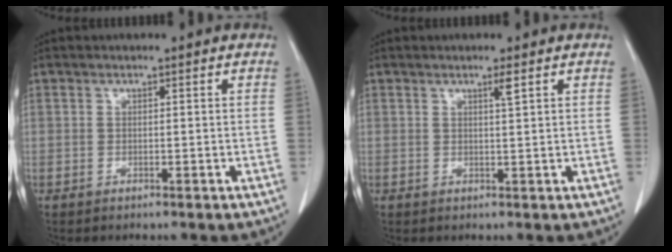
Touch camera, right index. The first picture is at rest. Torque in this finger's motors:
{"motor_torque": [0.03, 0.04, 0.00, 0.02]}